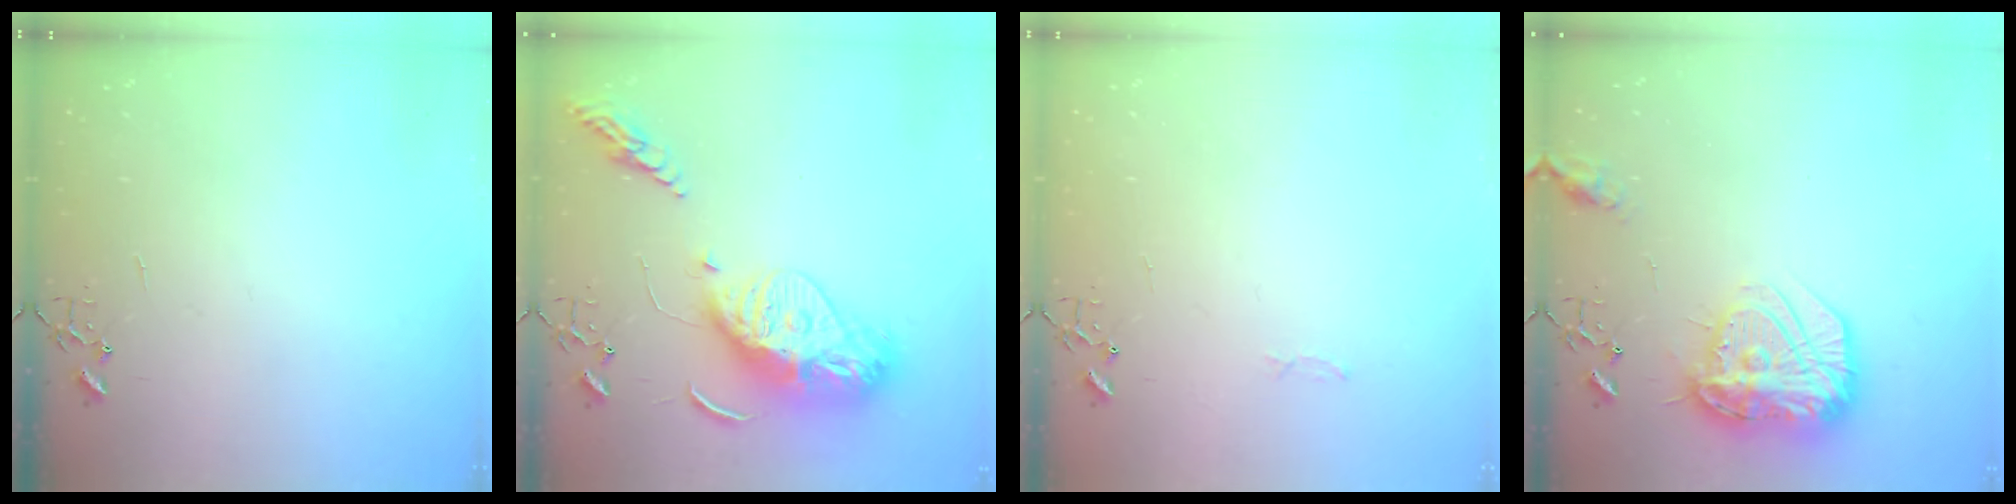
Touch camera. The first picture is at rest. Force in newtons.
{"total": 18.2, "press": 18.1, "slide": 1.5}
{"total": 2.8, "press": 2.8, "slide": 0.4}
{"total": 19.3, "press": 19.2, "slide": 1.6}